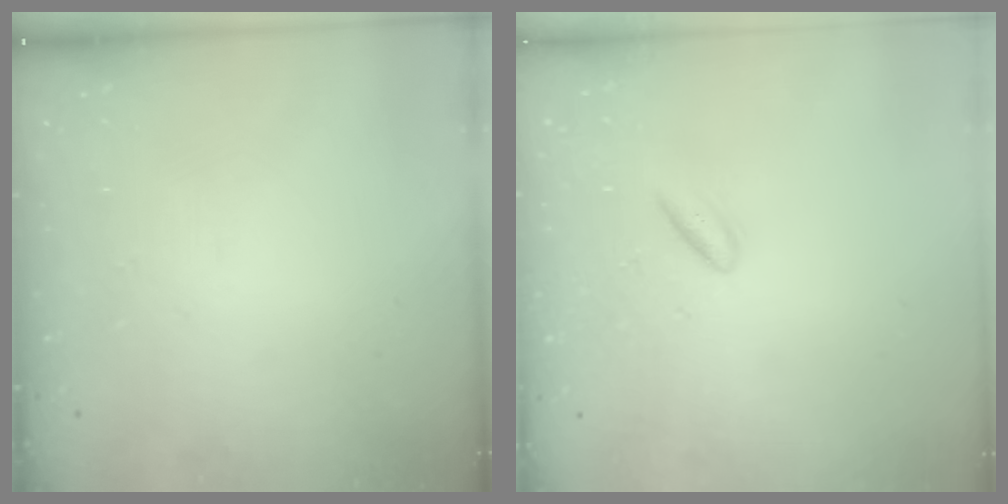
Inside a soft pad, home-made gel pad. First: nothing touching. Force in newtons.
{"total": 2.5, "press": 2.2, "slide": 1.2}